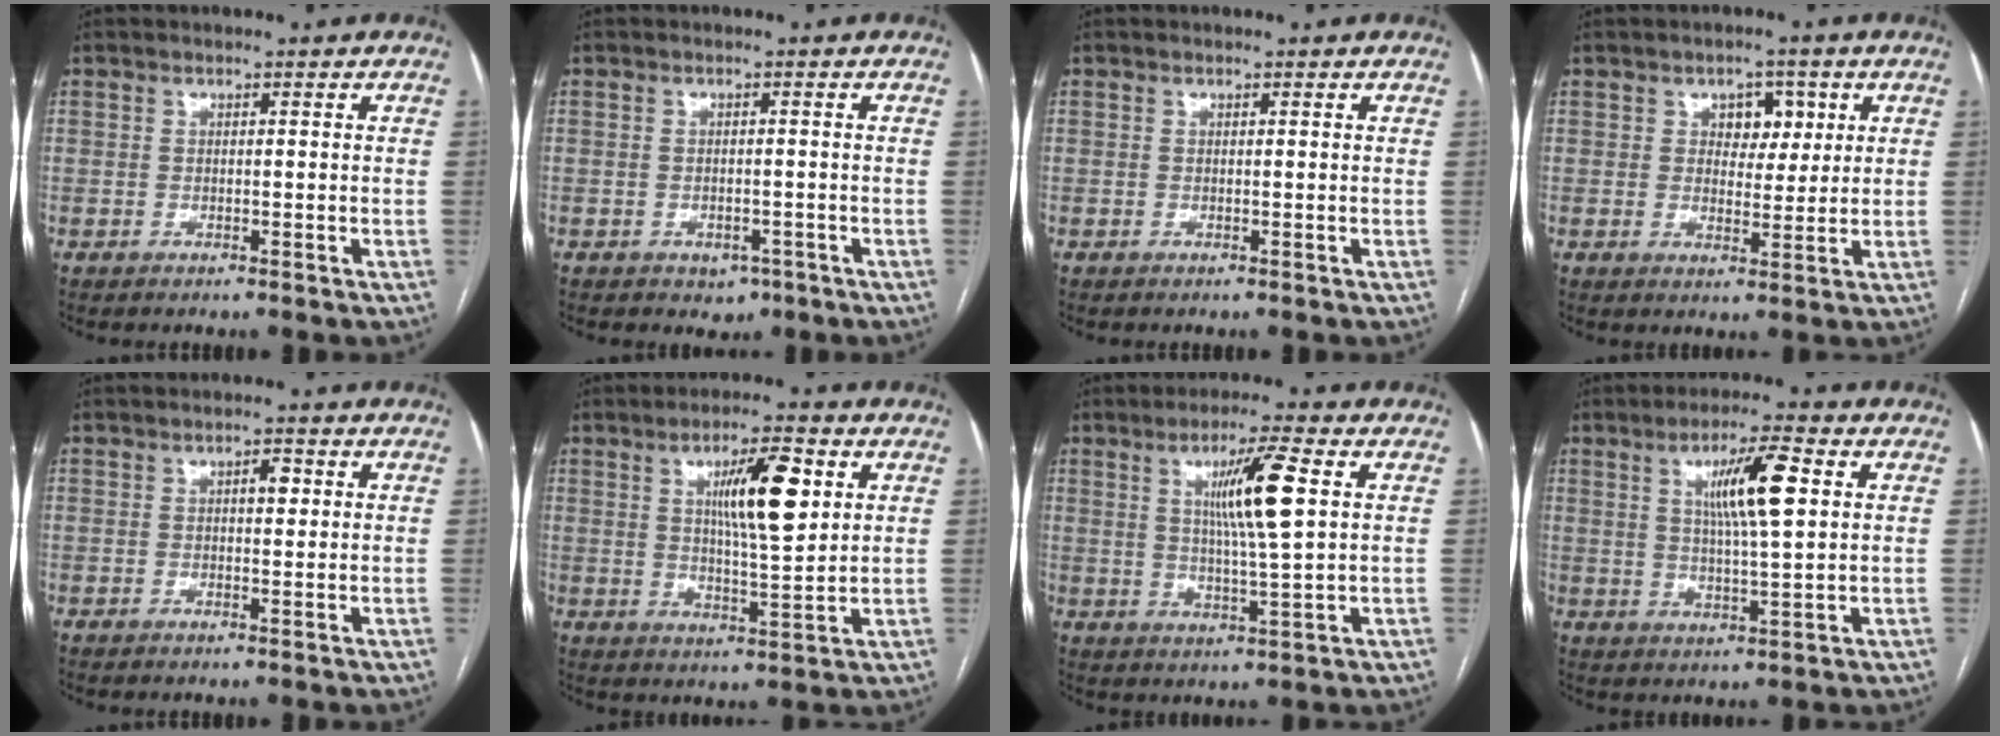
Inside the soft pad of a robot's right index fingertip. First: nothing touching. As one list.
[{"total": 2.4, "force": [-1.3, 1.8, 0.9], "torque": [-0.005, 0.004, -0.009]}, {"total": 0.0}, {"total": 4.7, "force": [1.9, 3.1, 3.0], "torque": [-0.033, 0.010, 0.029]}, {"total": 2.2, "force": [0.6, 0.9, 1.9], "torque": [-0.030, 0.005, 0.008]}, {"total": 10.2, "force": [3.3, 1.8, 9.5], "torque": [-0.157, 0.003, 0.056]}, {"total": 9.4, "force": [2.6, -0.1, 9.0], "torque": [-0.159, -0.002, 0.044]}, {"total": 9.3, "force": [2.8, 0.9, 8.8], "torque": [-0.152, 0.006, 0.048]}]